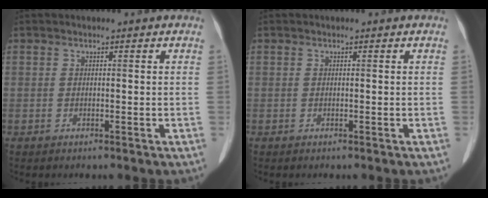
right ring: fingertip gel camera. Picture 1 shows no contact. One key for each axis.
{"total": 0.0}